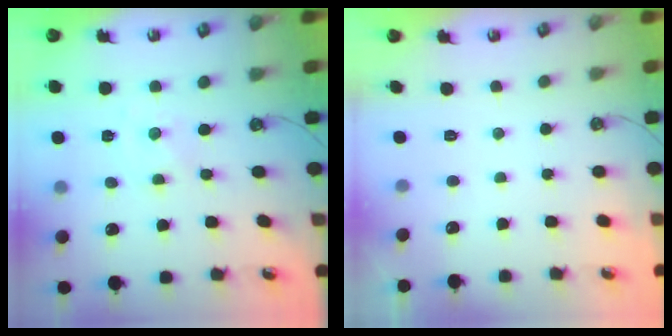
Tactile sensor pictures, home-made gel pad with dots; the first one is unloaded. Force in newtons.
{"total": 0.0}